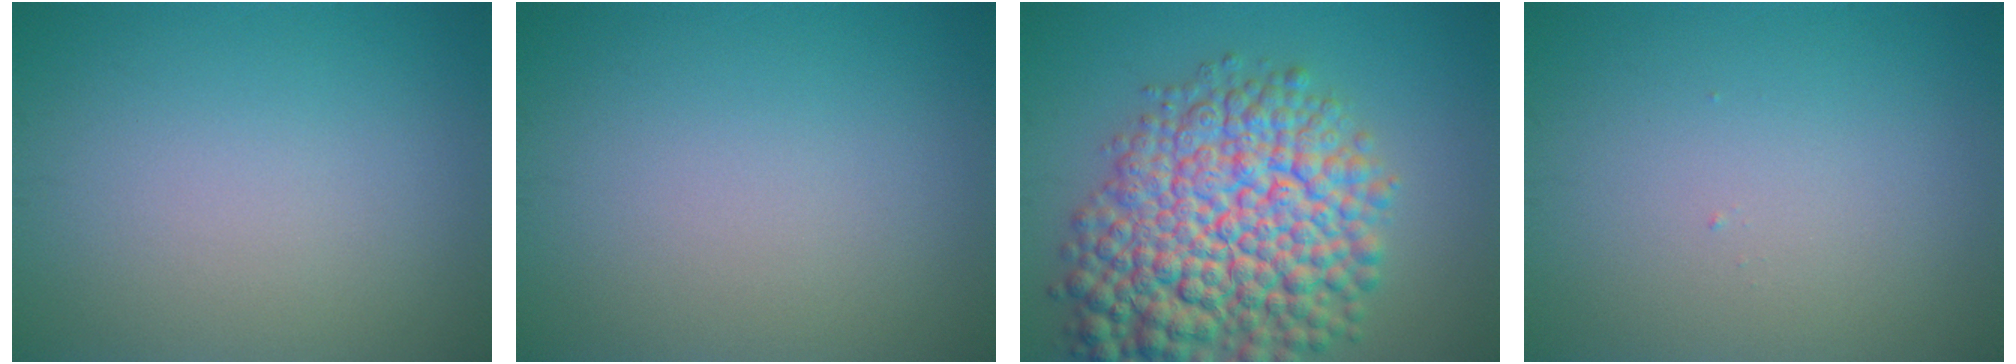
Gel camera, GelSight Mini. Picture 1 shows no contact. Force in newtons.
{"total": 0.0}
{"total": 12.7, "press": 12.7, "slide": 0.5}
{"total": 0.0}